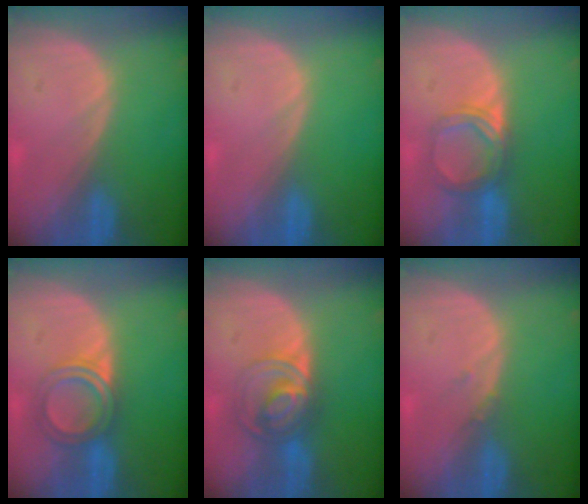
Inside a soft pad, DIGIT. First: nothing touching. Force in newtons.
{"total": 0.0}
{"total": 4.9, "press": 4.6, "slide": 1.9}
{"total": 4.8, "press": 4.6, "slide": 1.3}
{"total": 7.2, "press": 6.1, "slide": 3.9}
{"total": 0.7, "press": 0.7, "slide": 0.3}